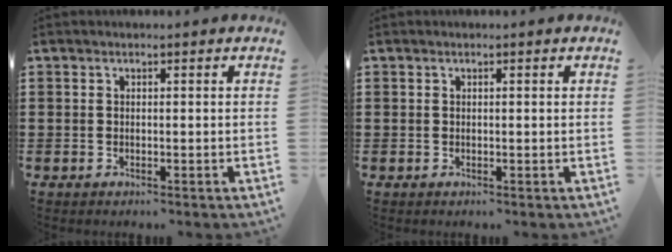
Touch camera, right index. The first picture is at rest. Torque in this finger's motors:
{"motor_torque": [-0.17, 0.14, -0.01, -0.01]}